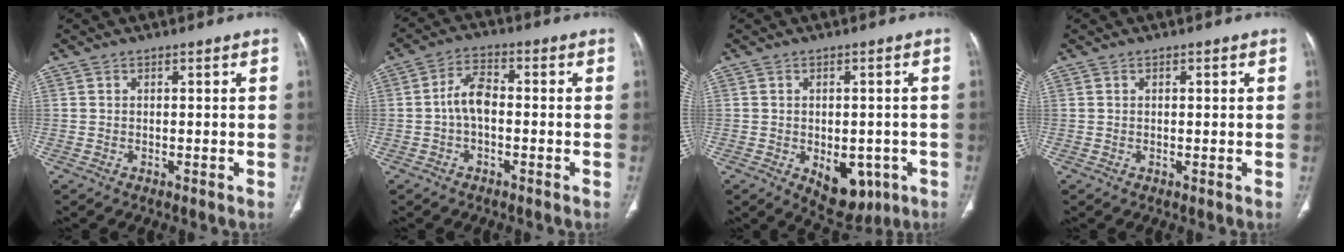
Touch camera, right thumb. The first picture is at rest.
{"total": 5.4, "force": [-0.7, 2.9, 4.4], "torque": [-0.079, 0.019, -0.023]}
{"total": 8.8, "force": [-2.9, 5.5, 6.3], "torque": [-0.054, 0.003, -0.025]}
{"total": 0.9, "force": [0.3, 0.3, 0.8], "torque": [-0.016, 0.002, 0.007]}